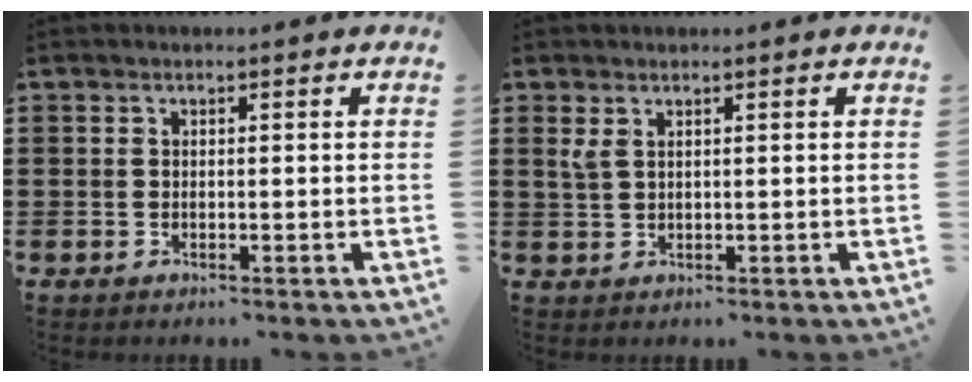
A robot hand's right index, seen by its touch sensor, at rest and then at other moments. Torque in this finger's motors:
{"motor_torque": [0.05, -0.05, 0.01, 0.06]}